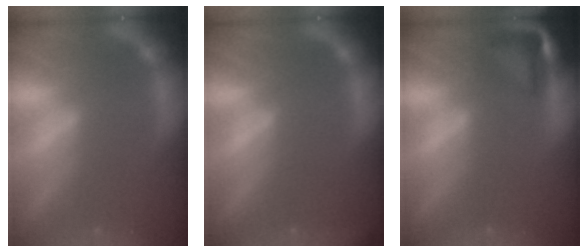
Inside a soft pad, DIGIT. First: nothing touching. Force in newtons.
{"total": 0.9}
{"total": 4.4}